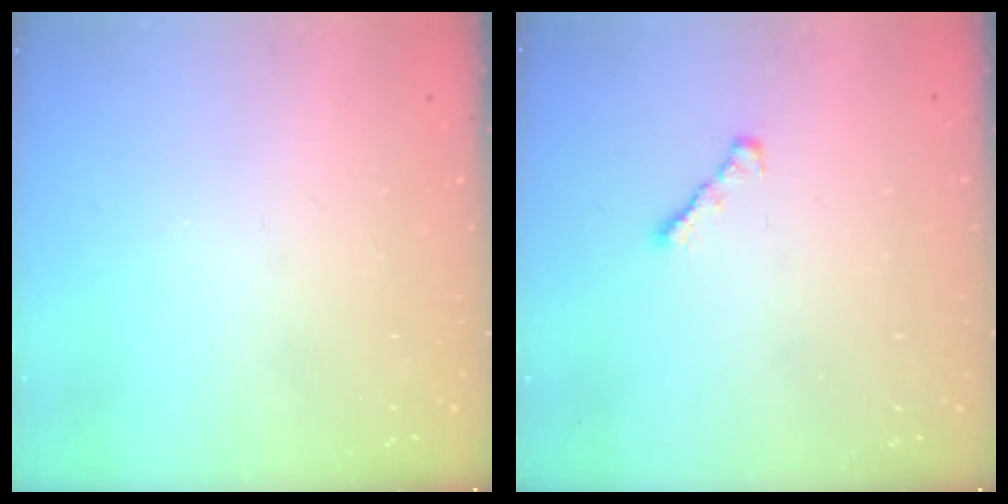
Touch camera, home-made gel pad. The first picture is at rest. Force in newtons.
{"total": 2.4, "press": 2.3, "slide": 0.6}